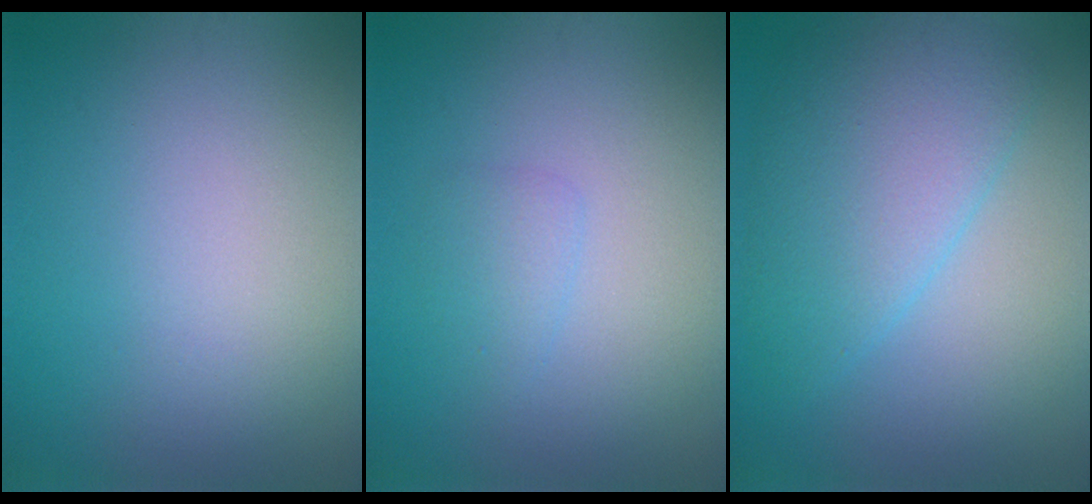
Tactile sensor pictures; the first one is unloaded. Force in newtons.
{"total": 1.2, "press": 1.2, "slide": 0.1}
{"total": 5.4, "press": 5.4, "slide": 0.3}